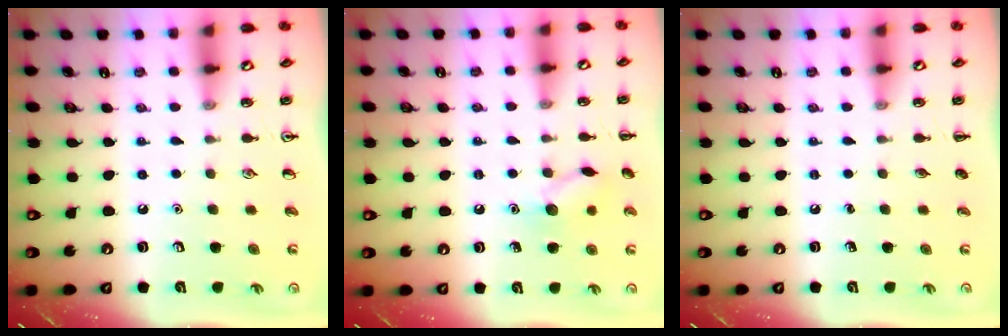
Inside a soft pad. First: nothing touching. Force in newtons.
{"total": 9.3, "press": 9.3, "slide": 0.9}
{"total": 0.0}